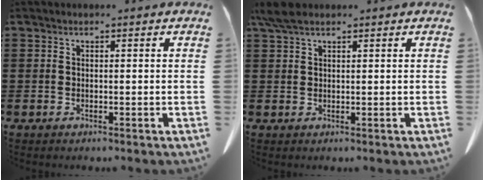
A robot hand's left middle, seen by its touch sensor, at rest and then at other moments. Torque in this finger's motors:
{"motor_torque": [1.31, 0.69, 0.24, 0.07]}